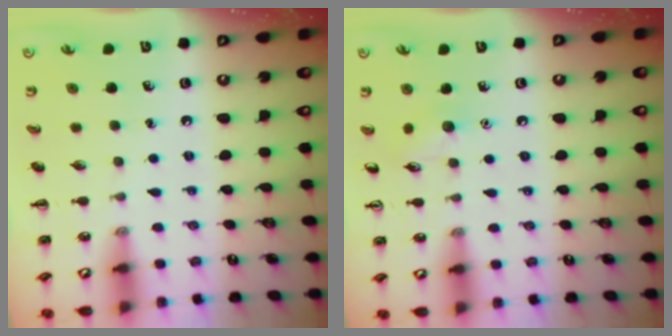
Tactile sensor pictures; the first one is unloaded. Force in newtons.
{"total": 5.9, "press": 5.7, "slide": 1.5}